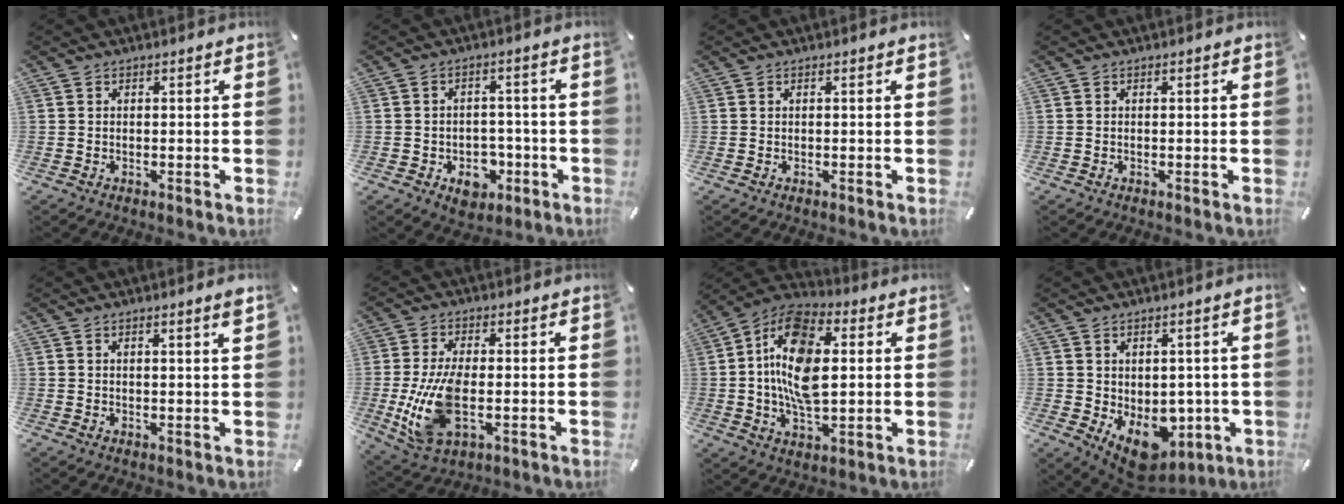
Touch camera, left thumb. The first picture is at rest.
{"total": 7.1, "force": [-2.7, 5.6, 3.4], "torque": [-0.042, 0.019, -0.045]}
{"total": 0.0}
{"total": 0.0}
{"total": 2.0, "force": [1.4, 0.0, 1.4], "torque": [-0.029, 0.000, 0.025]}
{"total": 12.6, "force": [-1.5, 6.6, 10.7], "torque": [-0.221, -0.014, -0.020]}
{"total": 15.5, "force": [1.8, 9.2, 12.4], "torque": [-0.265, 0.000, 0.025]}
{"total": 8.0, "force": [-2.0, 6.3, 4.6], "torque": [-0.045, -0.006, -0.029]}